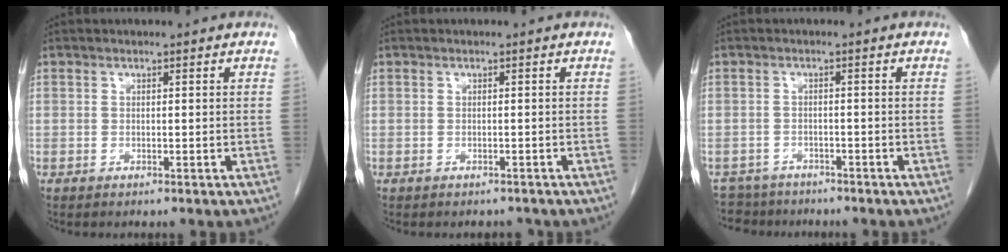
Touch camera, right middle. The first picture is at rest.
{"total": 2.4, "force": [-2.1, 0.9, 0.4], "torque": [-0.009, -0.002, -0.026]}
{"total": 5.5, "force": [-4.9, 2.3, -0.4], "torque": [0.010, 0.002, -0.081]}